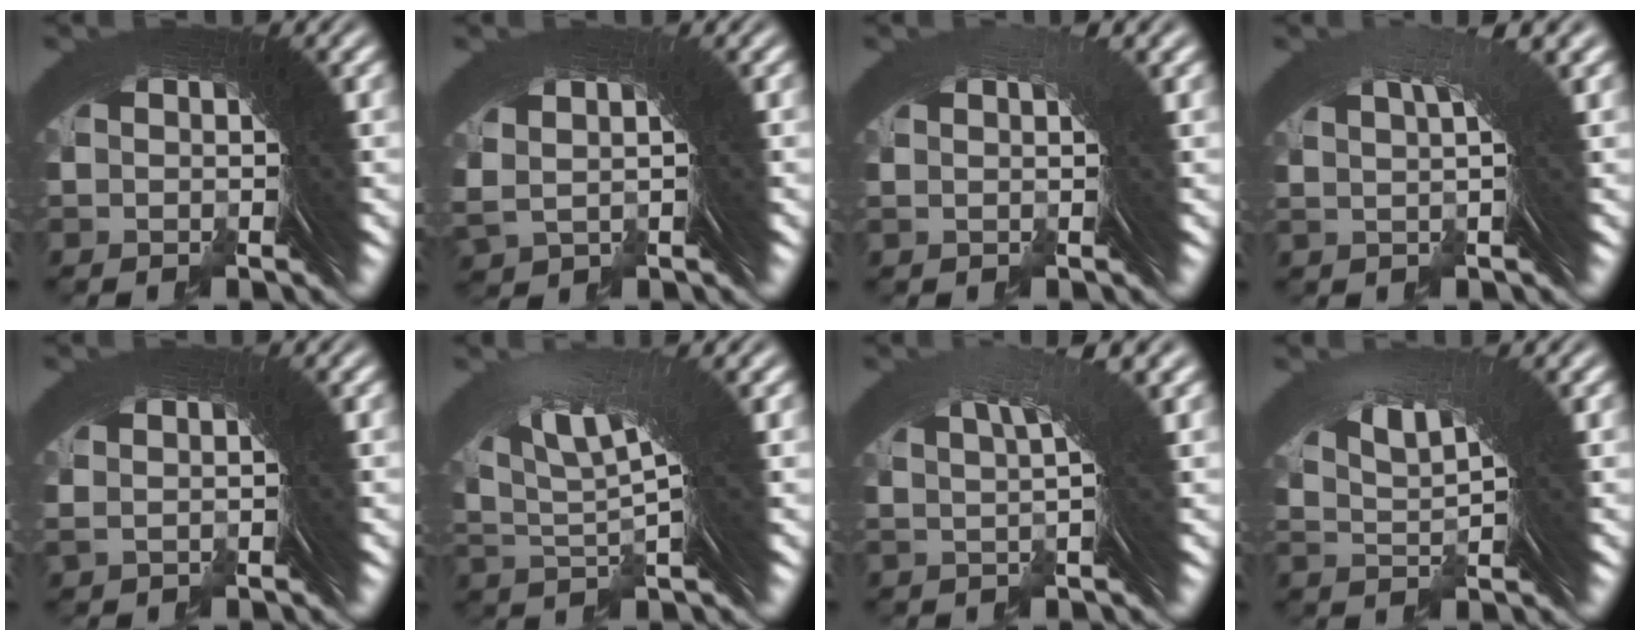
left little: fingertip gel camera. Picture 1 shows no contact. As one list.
[{"total": 1.6, "force": [1.0, 0.7, 1.1], "torque": [-0.020, 0.003, 0.029]}, {"total": 1.4, "force": [0.5, -0.4, 1.2], "torque": [-0.005, 0.021, 0.004]}, {"total": 3.1, "force": [1.7, -0.7, 2.5], "torque": [-0.012, 0.027, 0.026]}, {"total": 0.8, "force": [0.6, -0.4, 0.3], "torque": [0.002, 0.010, 0.014]}, {"total": 5.5, "force": [2.8, 1.2, 4.6], "torque": [-0.075, 0.011, 0.051]}, {"total": 3.9, "force": [2.2, -0.7, 3.2], "torque": [-0.024, 0.025, 0.034]}, {"total": 2.9, "force": [2.0, -0.3, 2.1], "torque": [-0.031, 0.011, 0.039]}]